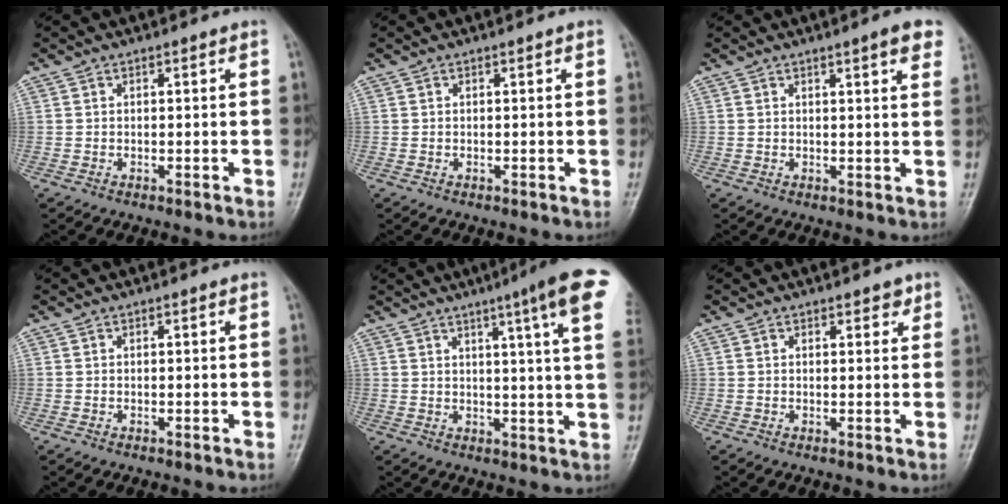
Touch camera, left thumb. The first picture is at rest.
{"total": 0.0}
{"total": 5.1, "force": [3.1, 0.9, 4.0], "torque": [-0.037, -0.006, 0.035]}
{"total": 0.0}
{"total": 13.4, "force": [7.1, 0.4, 11.4], "torque": [-0.147, -0.022, 0.074]}
{"total": 1.7, "force": [1.2, 0.9, 0.9], "torque": [0.002, -0.005, 0.012]}